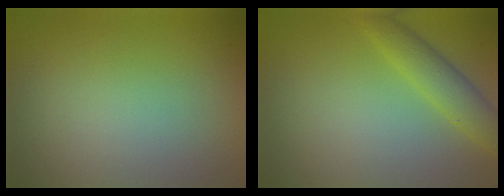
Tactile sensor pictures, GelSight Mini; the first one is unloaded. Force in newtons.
{"total": 2.9, "press": 2.9, "slide": 0.2}